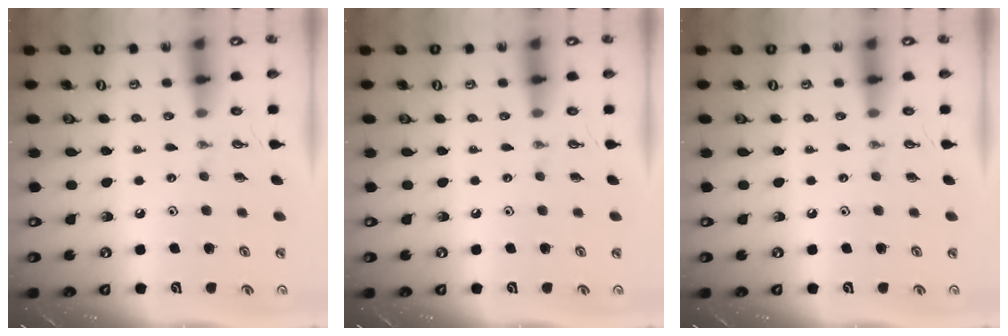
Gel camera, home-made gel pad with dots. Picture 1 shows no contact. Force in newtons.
{"total": 0.0}
{"total": 0.0}